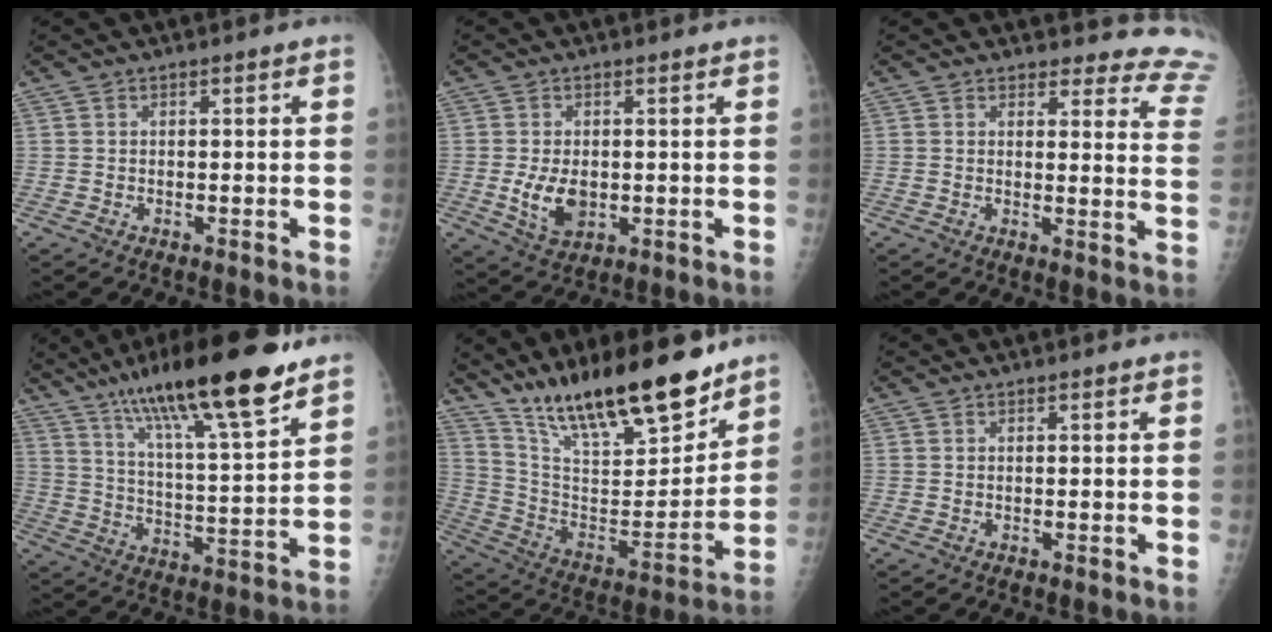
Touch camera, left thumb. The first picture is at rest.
{"total": 6.2, "force": [-0.3, 3.9, 4.8], "torque": [-0.079, -0.011, 0.006]}
{"total": 14.4, "force": [14.0, 3.5, 0.5], "torque": [0.058, -0.138, 0.107]}
{"total": 21.6, "force": [14.5, 3.8, 15.6], "torque": [-0.248, -0.052, 0.240]}
{"total": 24.3, "force": [18.2, 6.8, 14.5], "torque": [-0.207, -0.088, 0.316]}
{"total": 0.0}